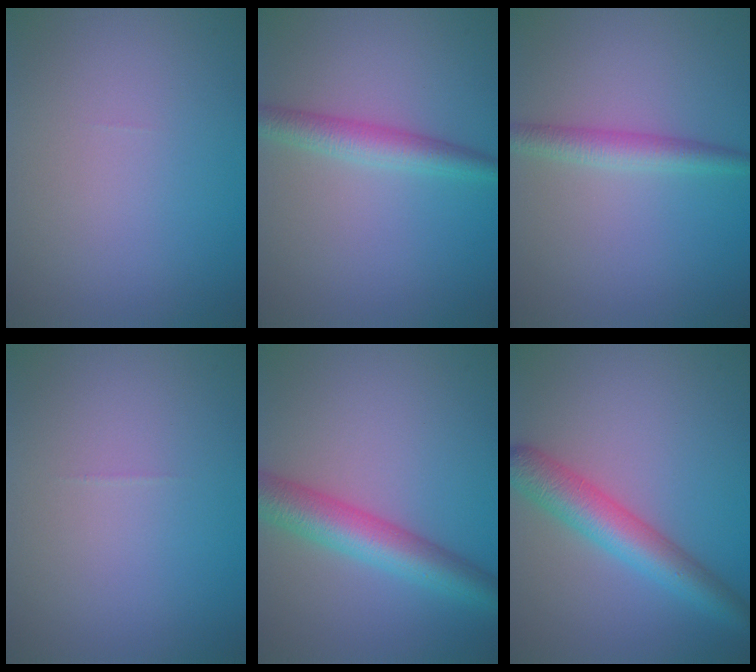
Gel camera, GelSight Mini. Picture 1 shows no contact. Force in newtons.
{"total": 2.9, "press": 2.9, "slide": 0.0}
{"total": 2.4, "press": 2.4, "slide": 0.0}
{"total": 0.0}
{"total": 6.1, "press": 6.1, "slide": 0.1}
{"total": 5.4, "press": 5.4, "slide": 0.2}